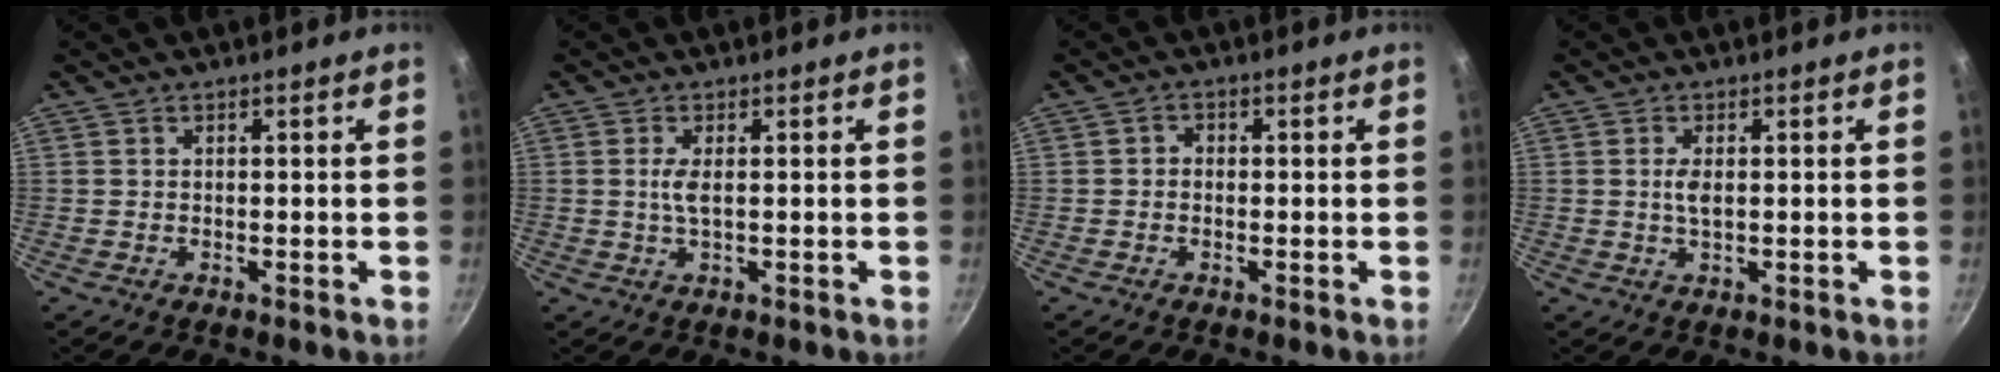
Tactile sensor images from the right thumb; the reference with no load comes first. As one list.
[{"total": 2.4, "force": [0.2, 0.6, 2.3], "torque": [-0.056, -0.001, 0.006]}, {"total": 1.5, "force": [-0.2, 1.3, 0.7], "torque": [-0.011, 0.005, -0.007]}, {"total": 2.3, "force": [0.2, 1.0, 2.1], "torque": [-0.042, -0.001, 0.006]}]